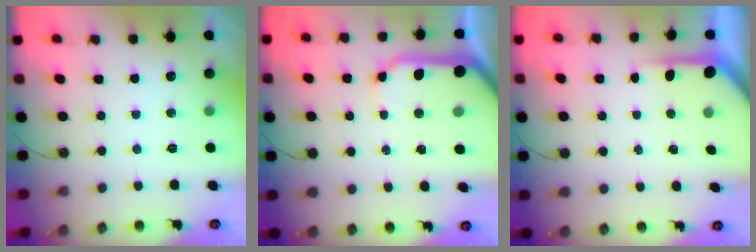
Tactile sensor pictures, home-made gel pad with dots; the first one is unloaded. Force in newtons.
{"total": 11.8, "press": 11.7, "slide": 1.5}
{"total": 3.6, "press": 3.6, "slide": 0.4}